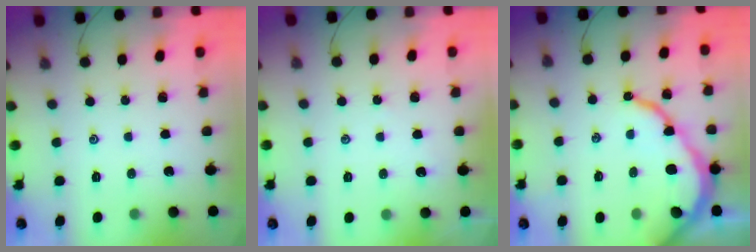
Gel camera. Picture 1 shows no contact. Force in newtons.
{"total": 1.7, "press": 1.6, "slide": 0.4}
{"total": 10.0, "press": 10.0, "slide": 0.9}